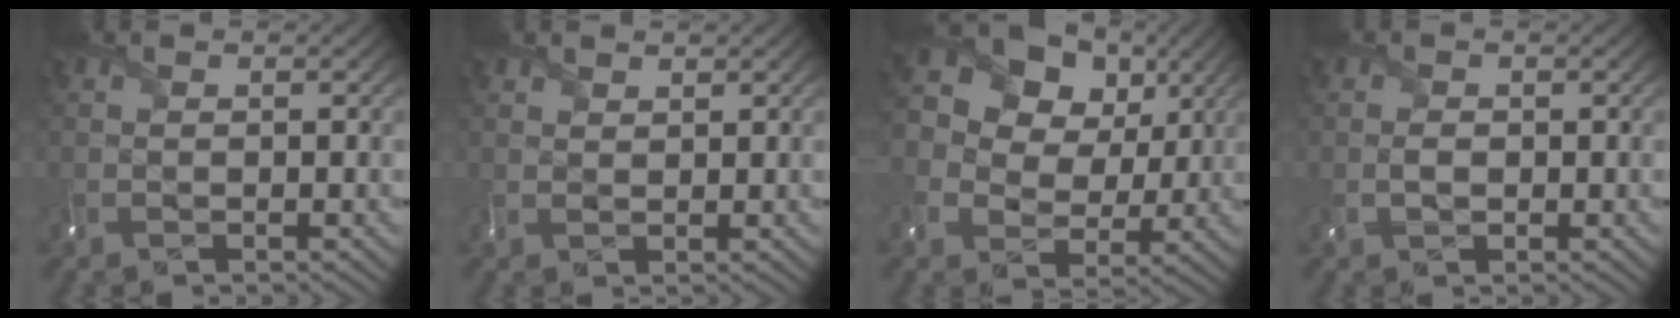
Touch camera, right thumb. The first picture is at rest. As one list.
[{"total": 1.4, "force": [1.3, 0.6, 0.4], "torque": [-0.010, 0.001, 0.030]}, {"total": 14.5, "force": [4.8, 11.4, 7.7], "torque": [-0.192, 0.052, 0.086]}, {"total": 1.5, "force": [-0.1, 1.1, 1.0], "torque": [-0.022, -0.003, -0.003]}]